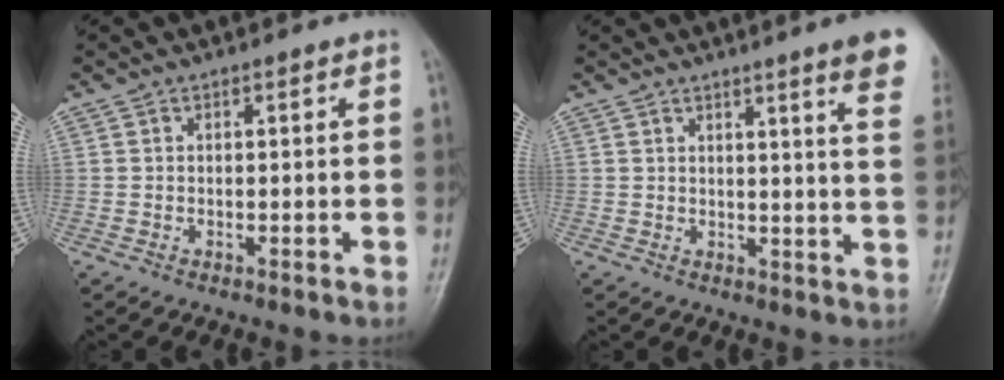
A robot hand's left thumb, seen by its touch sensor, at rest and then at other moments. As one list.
[{"total": 10.5, "force": [6.9, 0.4, 7.9], "torque": [-0.083, -0.029, 0.067]}]